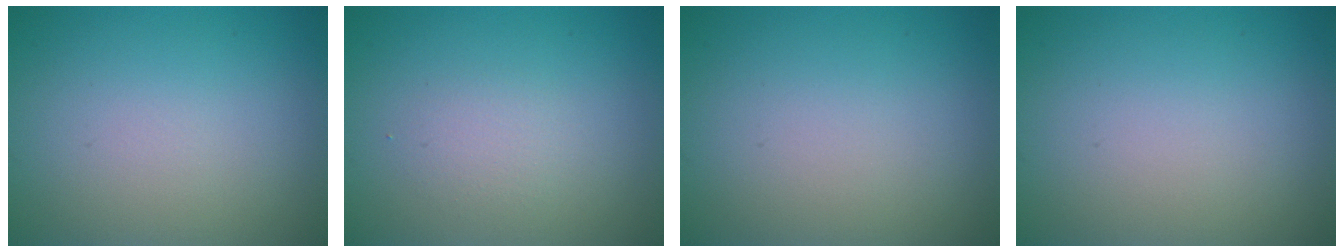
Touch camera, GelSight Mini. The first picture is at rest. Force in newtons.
{"total": 1.3, "press": 1.3, "slide": 0.1}
{"total": 0.0}
{"total": 0.0}